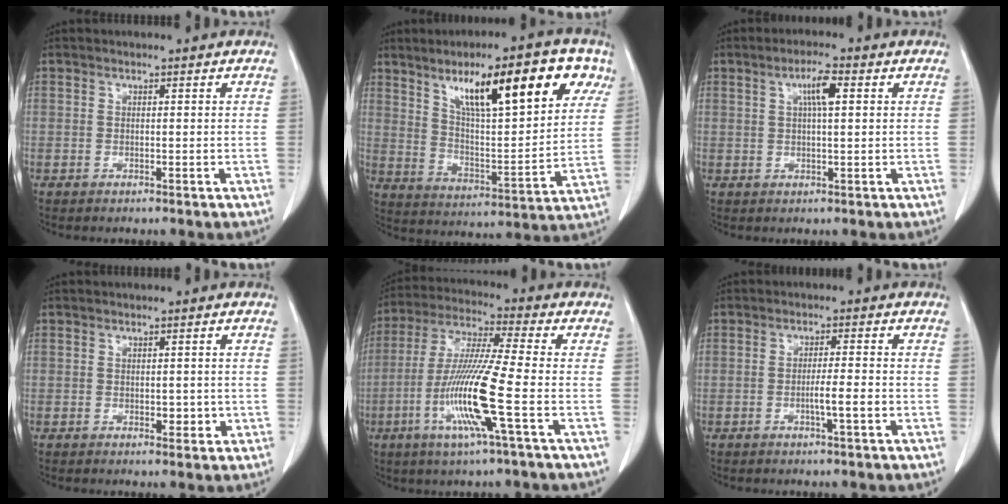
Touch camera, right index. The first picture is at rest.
{"total": 20.4, "force": [10.6, 4.5, 16.8], "torque": [-0.253, 0.023, 0.171]}
{"total": 4.1, "force": [1.3, 0.5, 3.9], "torque": [-0.071, 0.005, 0.023]}
{"total": 2.0, "force": [-0.2, 1.2, 1.6], "torque": [-0.018, 0.000, 0.002]}
{"total": 13.5, "force": [-4.1, -0.8, 12.8], "torque": [-0.261, -0.017, -0.087]}
{"total": 3.4, "force": [-1.1, -0.1, 3.2], "torque": [-0.054, -0.001, -0.018]}